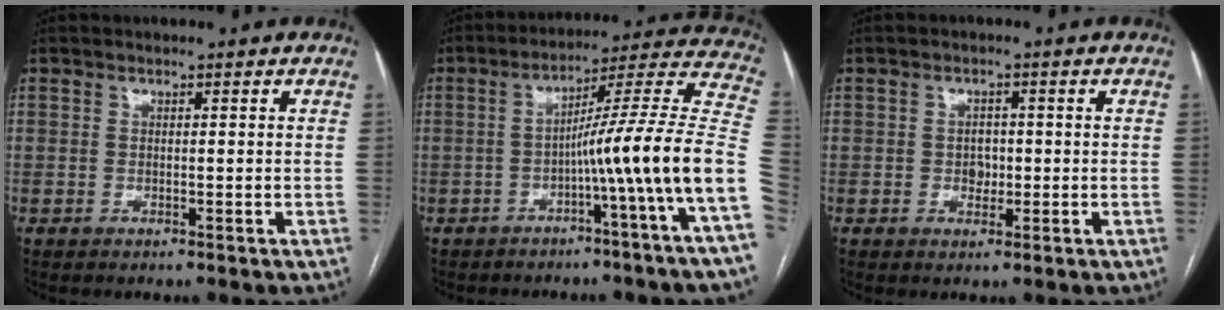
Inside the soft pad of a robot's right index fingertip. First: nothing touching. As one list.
[{"total": 18.0, "force": [-5.0, -3.5, 16.9], "torque": [-0.244, 0.006, -0.091]}, {"total": 2.2, "force": [-0.3, 1.7, 1.4], "torque": [-0.017, 0.004, -0.003]}]